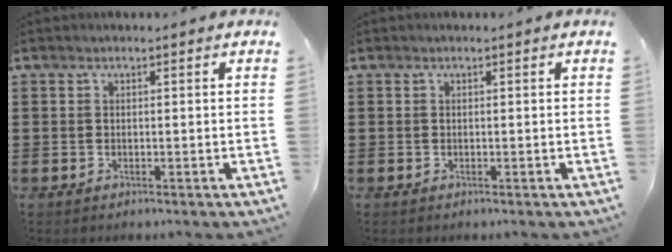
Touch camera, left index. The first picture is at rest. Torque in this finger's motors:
{"motor_torque": [-0.02, 0.01, 0.00, 0.00]}